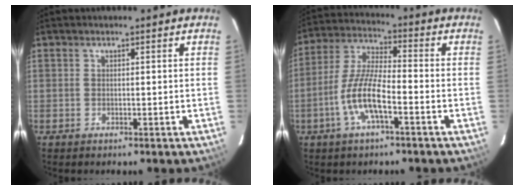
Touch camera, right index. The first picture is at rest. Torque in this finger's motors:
{"motor_torque": [1.28, -0.86, 0.89, 0.21]}